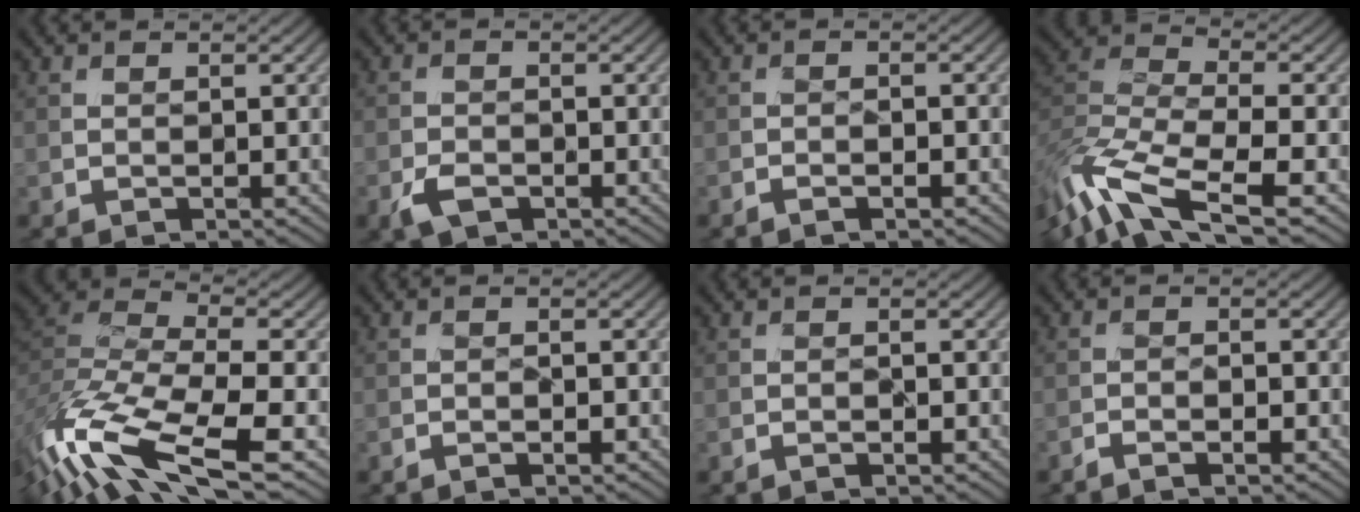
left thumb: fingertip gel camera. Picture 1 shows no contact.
{"total": 3.0, "force": [-1.7, 1.8, 1.7], "torque": [-0.039, -0.004, -0.038]}
{"total": 1.7, "force": [-1.2, 0.5, 1.1], "torque": [-0.021, 0.001, -0.025]}
{"total": 13.4, "force": [-8.4, 4.7, 9.4], "torque": [-0.226, -0.018, -0.163]}
{"total": 15.5, "force": [-8.7, 5.8, 11.5], "torque": [-0.283, -0.023, -0.156]}
{"total": 1.4, "force": [-1.0, 0.4, 0.9], "torque": [-0.017, 0.001, -0.019]}
{"total": 1.0, "force": [-0.7, 0.4, 0.6], "torque": [-0.012, 0.001, -0.014]}
{"total": 2.0, "force": [-1.6, 0.4, 1.2], "torque": [-0.027, -0.001, -0.034]}